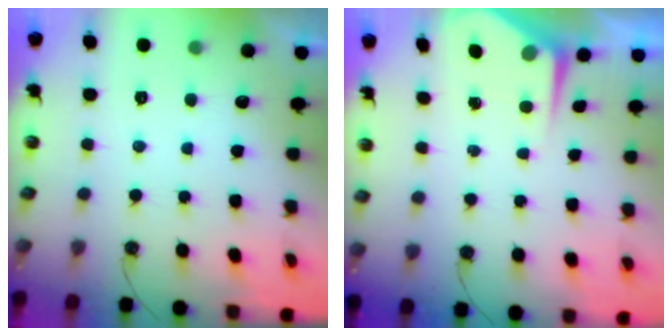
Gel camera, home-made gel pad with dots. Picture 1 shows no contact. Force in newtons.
{"total": 4.3, "press": 4.2, "slide": 0.3}